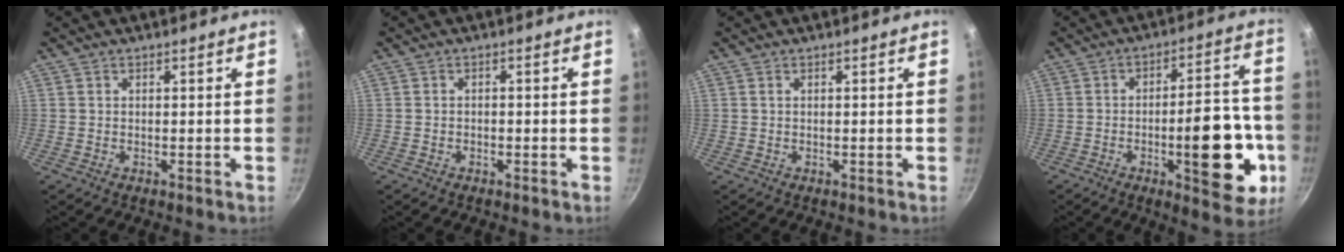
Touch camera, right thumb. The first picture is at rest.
{"total": 0.9, "force": [-0.5, 0.6, 0.4], "torque": [-0.011, 0.005, -0.009]}
{"total": 0.0}
{"total": 18.2, "force": [-5.3, 6.9, 16.0], "torque": [-0.174, 0.031, -0.071]}